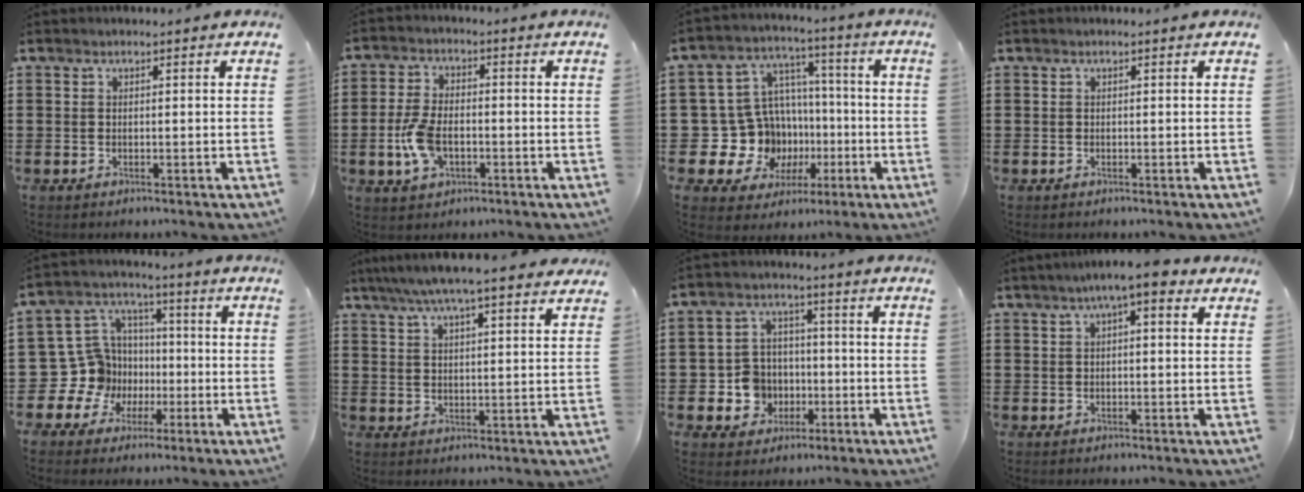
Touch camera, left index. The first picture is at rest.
{"total": 6.7, "force": [-1.6, 3.7, 5.4], "torque": [-0.134, -0.004, -0.035]}
{"total": 15.2, "force": [-3.3, 13.7, 5.7], "torque": [-0.161, -0.002, -0.029]}
{"total": 0.0}
{"total": 11.2, "force": [-2.5, 10.7, 2.4], "torque": [-0.120, 0.002, -0.040]}
{"total": 6.0, "force": [5.0, 0.1, 3.3], "torque": [-0.077, -0.011, 0.087]}
{"total": 7.0, "force": [-1.3, 6.6, 2.0], "torque": [-0.071, 0.016, -0.021]}
{"total": 4.9, "force": [2.6, 0.8, 4.1], "torque": [-0.074, 0.004, 0.042]}